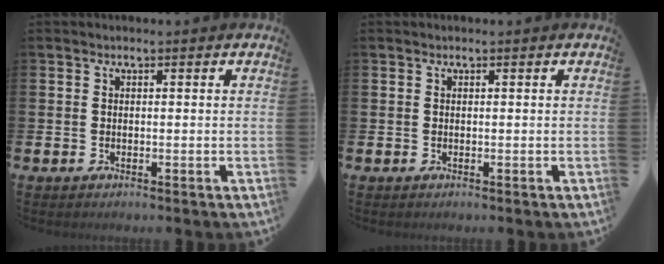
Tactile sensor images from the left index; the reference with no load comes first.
{"total": 0.0}